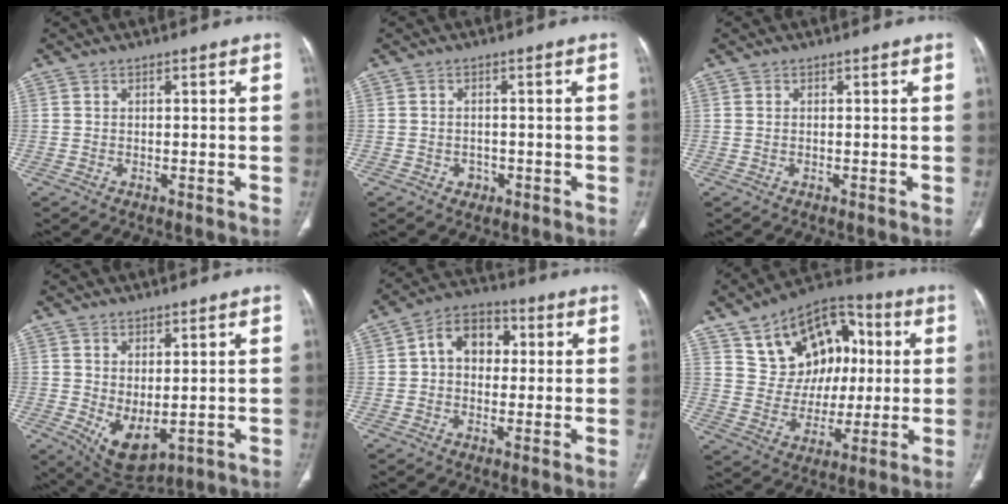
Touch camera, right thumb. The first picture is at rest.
{"total": 1.9, "force": [-0.8, 1.6, 0.7], "torque": [-0.002, 0.006, -0.006]}
{"total": 0.0}
{"total": 7.4, "force": [-0.5, 3.8, 6.4], "torque": [-0.099, -0.014, 0.017]}
{"total": 8.7, "force": [1.2, 6.5, 5.7], "torque": [-0.062, 0.019, 0.010]}
{"total": 18.0, "force": [5.6, 13.2, 11.0], "torque": [-0.115, 0.011, 0.100]}